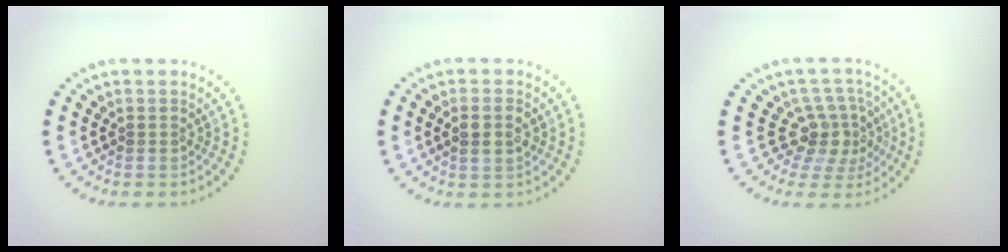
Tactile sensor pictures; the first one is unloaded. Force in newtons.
{"total": 2.3, "press": 2.3, "slide": 0.4}
{"total": 3.7, "press": 2.7, "slide": 2.5}